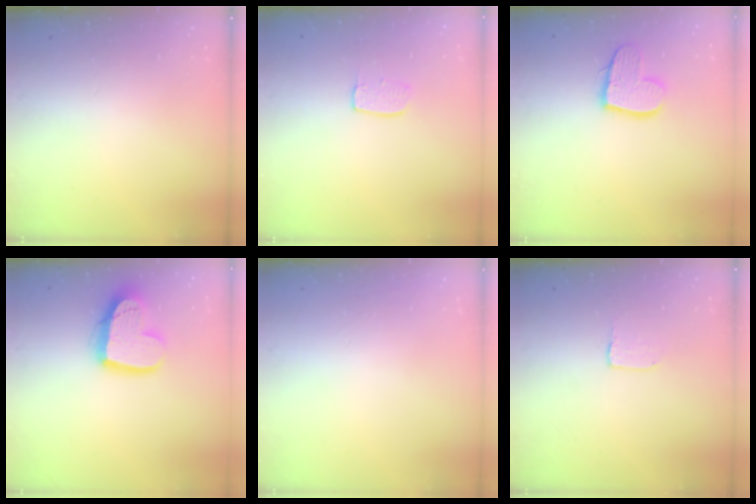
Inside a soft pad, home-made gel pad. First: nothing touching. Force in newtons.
{"total": 6.7, "press": 6.6, "slide": 0.4}
{"total": 11.9, "press": 11.8, "slide": 1.1}
{"total": 15.3, "press": 15.2, "slide": 1.3}
{"total": 0.0}
{"total": 1.7, "press": 1.6, "slide": 0.1}